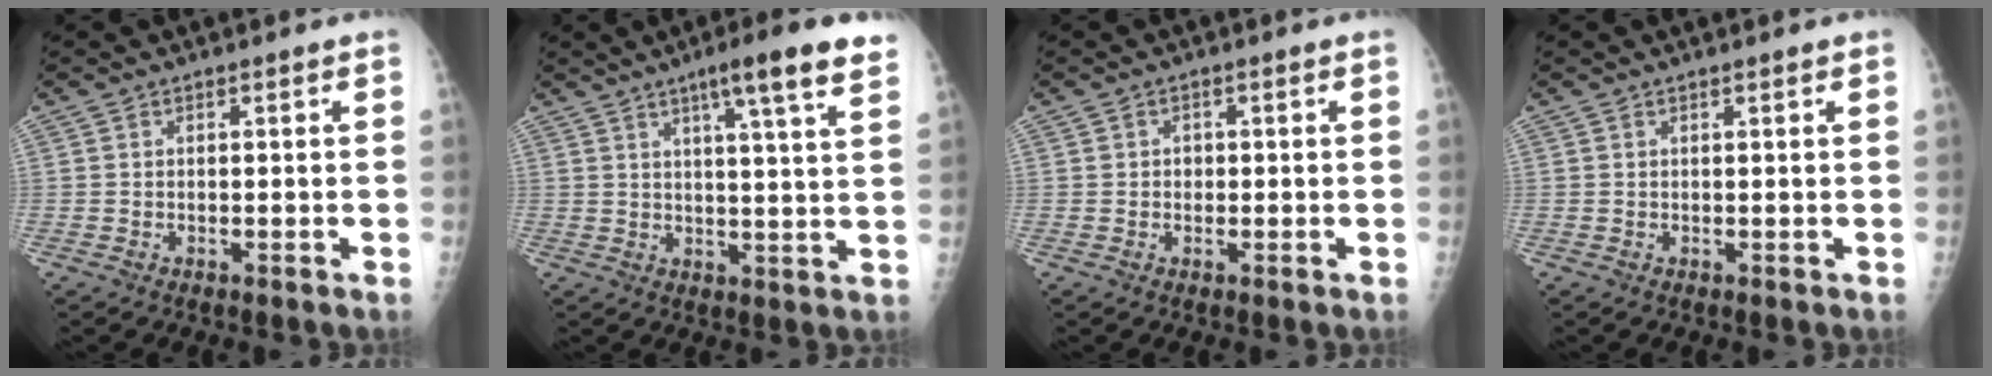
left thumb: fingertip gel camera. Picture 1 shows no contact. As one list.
[{"total": 11.6, "force": [7.3, 0.7, 9.0], "torque": [-0.124, -0.025, 0.092]}, {"total": 1.4, "force": [0.1, 1.2, 0.6], "torque": [-0.002, 0.003, -0.001]}, {"total": 0.8, "force": [0.6, 0.1, 0.6], "torque": [-0.007, -0.001, 0.008]}]